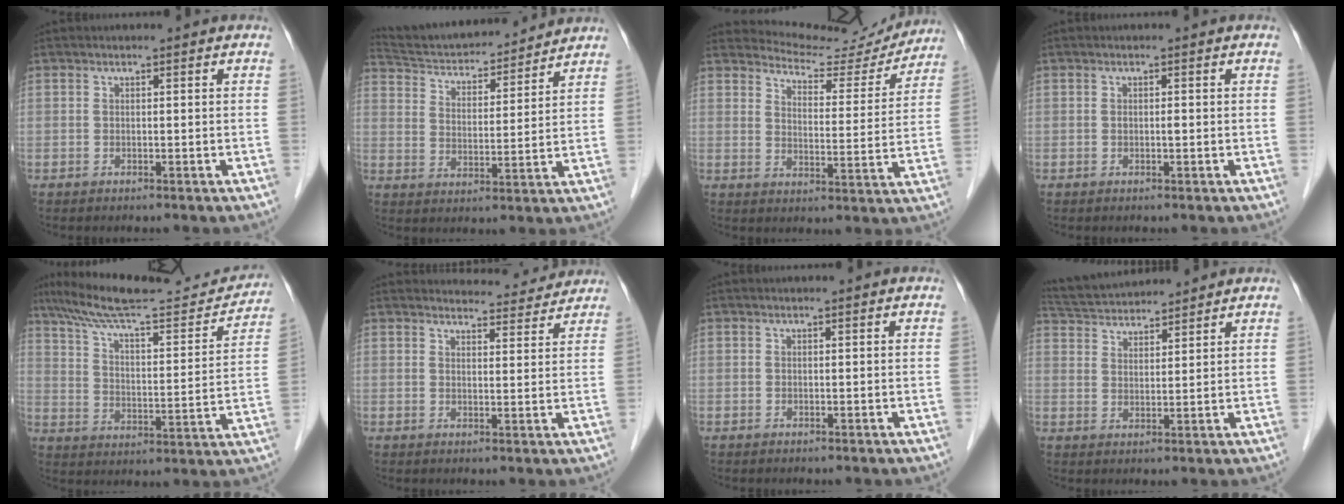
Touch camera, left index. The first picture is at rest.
{"total": 16.4, "force": [15.5, 2.8, 4.5], "torque": [-0.076, 0.018, 0.245]}
{"total": 12.4, "force": [12.3, 1.7, 0.7], "torque": [-0.009, -0.021, 0.156]}
{"total": 0.6, "force": [-0.1, 0.2, 0.5], "torque": [-0.010, 0.000, -0.001]}
{"total": 21.9, "force": [20.1, 2.5, 8.5], "torque": [-0.142, -0.009, 0.291]}
{"total": 7.2, "force": [7.0, 1.2, 0.3], "torque": [0.003, 0.002, 0.076]}
{"total": 0.0}
{"total": 9.3, "force": [9.0, 0.9, 2.1], "torque": [-0.048, 0.032, 0.155]}